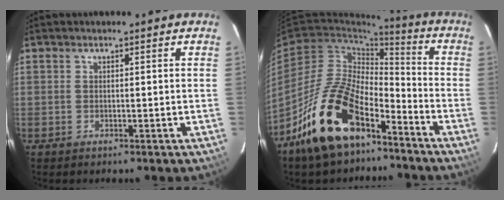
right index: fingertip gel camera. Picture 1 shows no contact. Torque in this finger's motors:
{"motor_torque": [0.94, -0.80, 1.05, 0.21]}